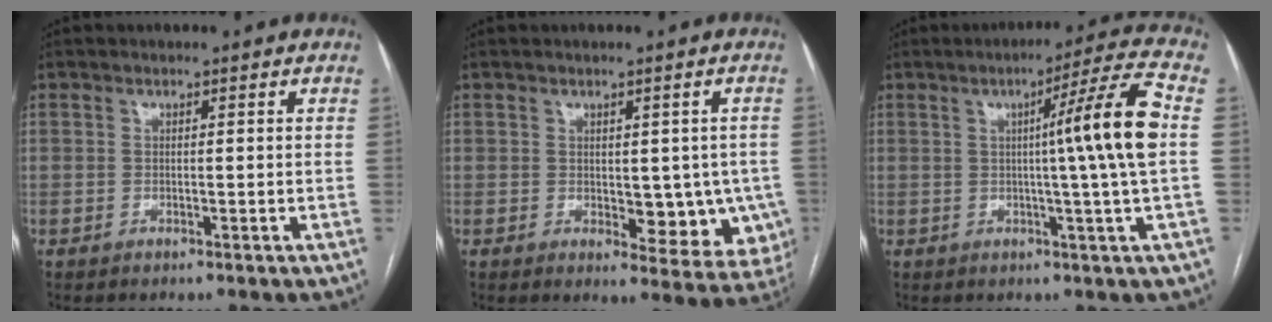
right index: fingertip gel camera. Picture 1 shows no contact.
{"total": 9.0, "force": [-0.7, 4.7, 7.6], "torque": [-0.070, -0.003, 0.002]}
{"total": 11.3, "force": [0.8, -2.5, 11.0], "torque": [-0.156, 0.002, 0.013]}